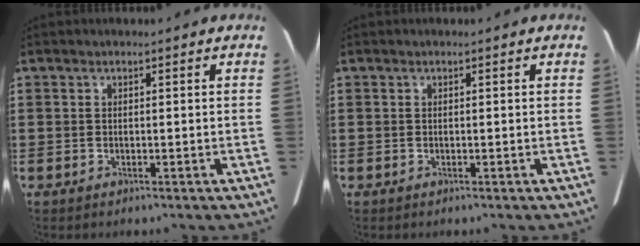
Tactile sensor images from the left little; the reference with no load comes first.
{"total": 0.0}